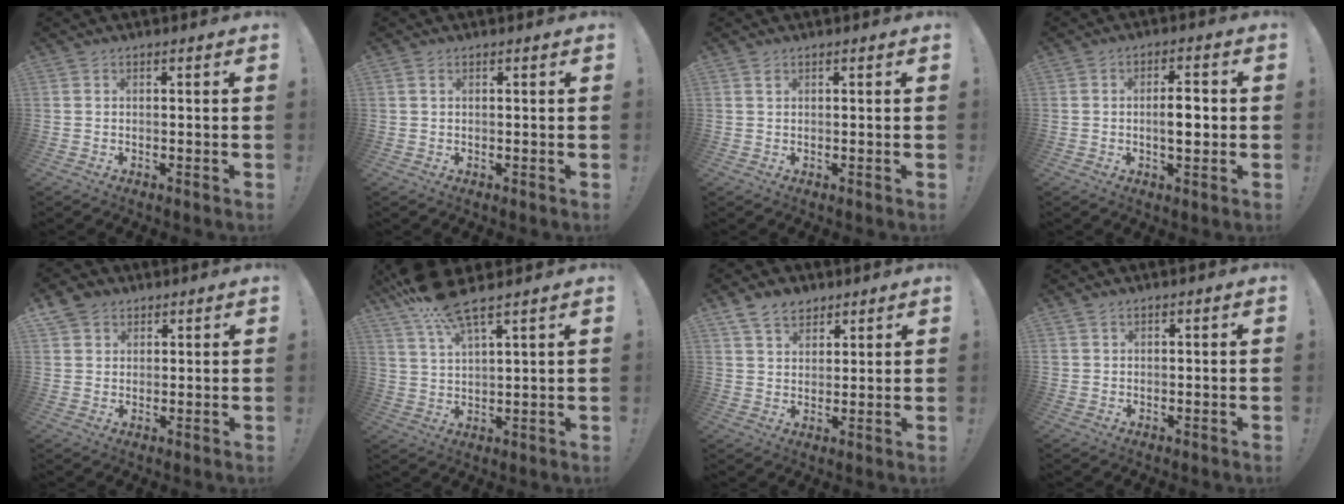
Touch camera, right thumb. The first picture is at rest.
{"total": 0.6, "force": [0.3, 0.2, 0.5], "torque": [-0.016, 0.002, 0.006]}
{"total": 0.8, "force": [0.5, 0.3, 0.6], "torque": [-0.008, 0.000, 0.008]}
{"total": 5.9, "force": [-0.7, 2.3, 5.4], "torque": [-0.077, 0.003, -0.019]}
{"total": 5.5, "force": [3.4, 4.1, 1.3], "torque": [-0.018, -0.014, 0.068]}
{"total": 9.8, "force": [7.7, 1.7, 5.8], "torque": [-0.117, -0.038, 0.139]}
{"total": 8.0, "force": [5.6, 5.0, 2.9], "torque": [-0.053, -0.025, 0.108]}
{"total": 1.3, "force": [0.8, 1.0, 0.3], "torque": [-0.001, 0.000, 0.014]}